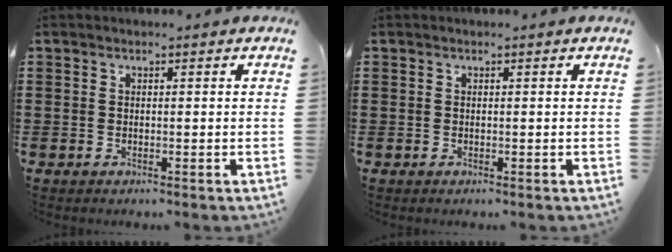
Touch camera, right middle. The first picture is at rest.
{"total": 0.0}